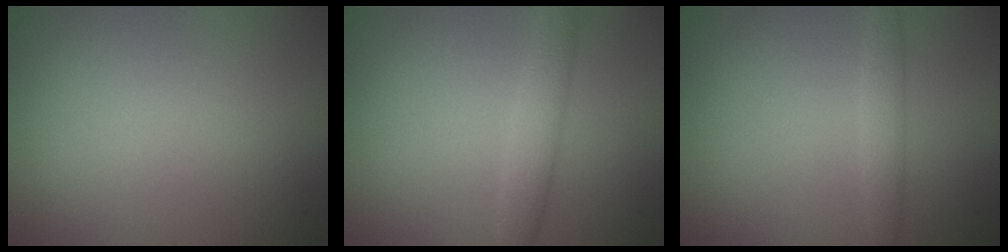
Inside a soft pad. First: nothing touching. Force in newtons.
{"total": 2.7, "press": 2.7, "slide": 0.2}
{"total": 1.7, "press": 1.7, "slide": 0.0}